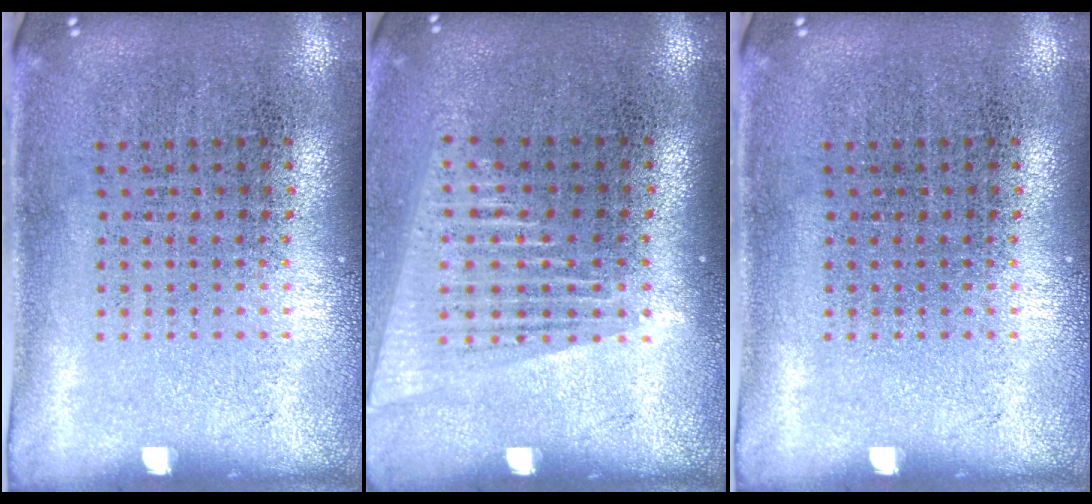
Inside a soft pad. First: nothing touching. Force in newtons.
{"total": 1.6, "press": 1.4, "slide": 0.8}
{"total": 0.0}